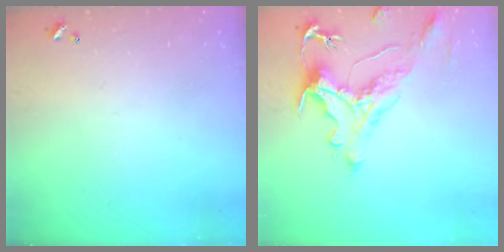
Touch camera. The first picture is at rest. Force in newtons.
{"total": 1.2, "press": 0.2, "slide": 1.2}